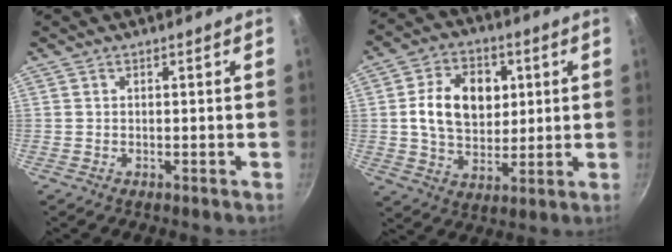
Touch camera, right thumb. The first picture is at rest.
{"total": 13.8, "force": [2.4, 10.0, 9.1], "torque": [-0.123, 0.000, 0.037]}